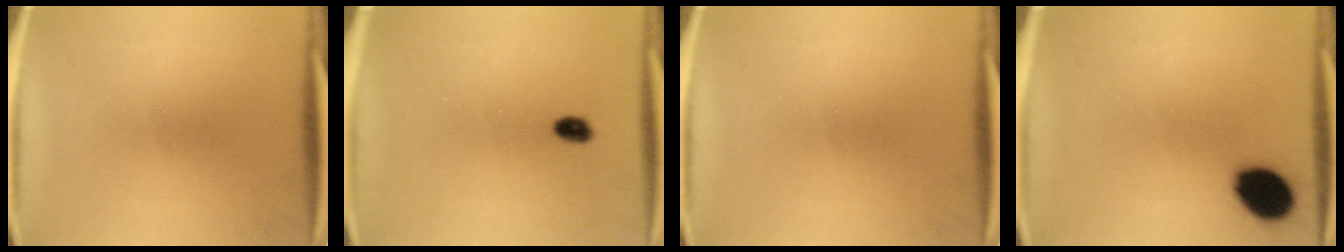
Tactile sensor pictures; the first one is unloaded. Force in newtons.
{"total": 1.9}
{"total": 0.0}
{"total": 10.3}